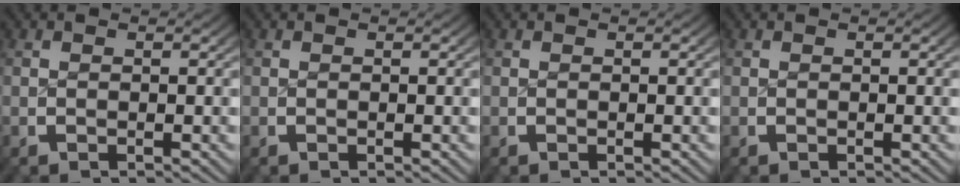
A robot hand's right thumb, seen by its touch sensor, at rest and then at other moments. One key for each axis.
{"total": 0.0}
{"total": 0.0}
{"total": 0.0}